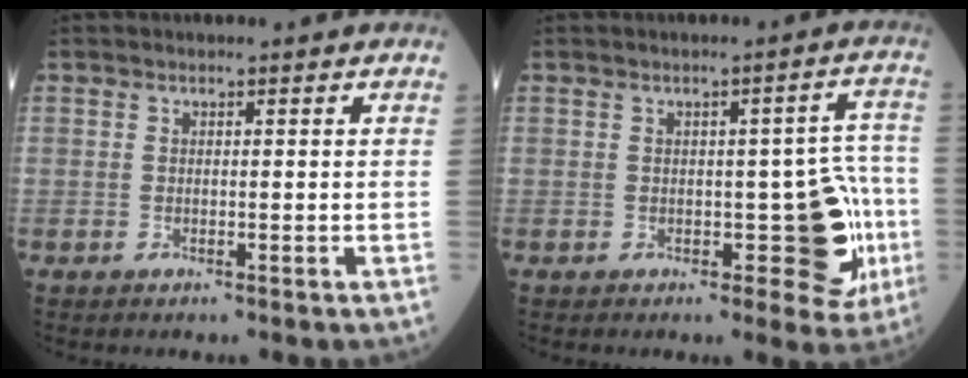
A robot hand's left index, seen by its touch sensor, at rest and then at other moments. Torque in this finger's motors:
{"motor_torque": [0.96, 0.14, 0.34, 0.05]}